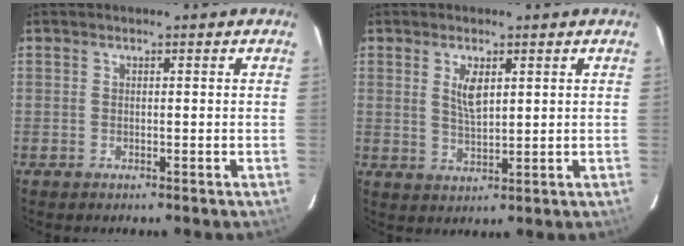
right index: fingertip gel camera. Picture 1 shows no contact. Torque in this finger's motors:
{"motor_torque": [0.69, 0.20, 0.28, 0.07]}